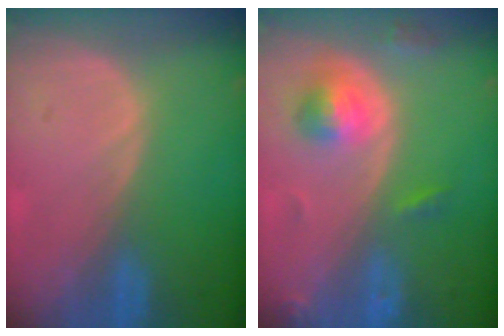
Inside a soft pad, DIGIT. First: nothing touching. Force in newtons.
{"total": 5.5, "press": 4.9, "slide": 2.3}